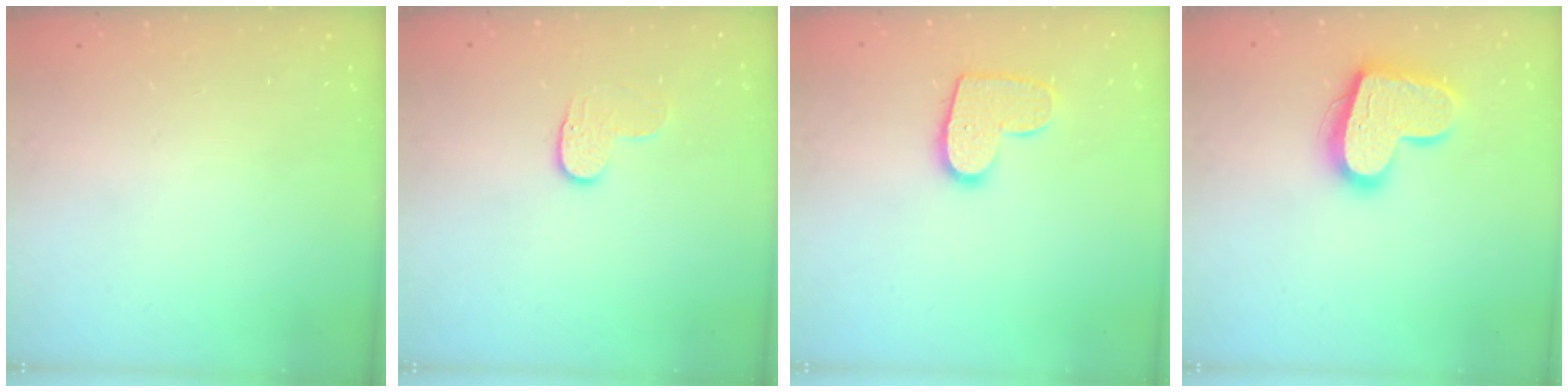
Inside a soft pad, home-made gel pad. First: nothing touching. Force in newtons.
{"total": 4.1, "press": 4.1, "slide": 0.3}
{"total": 10.8, "press": 10.8, "slide": 0.5}
{"total": 16.7, "press": 16.7, "slide": 1.1}